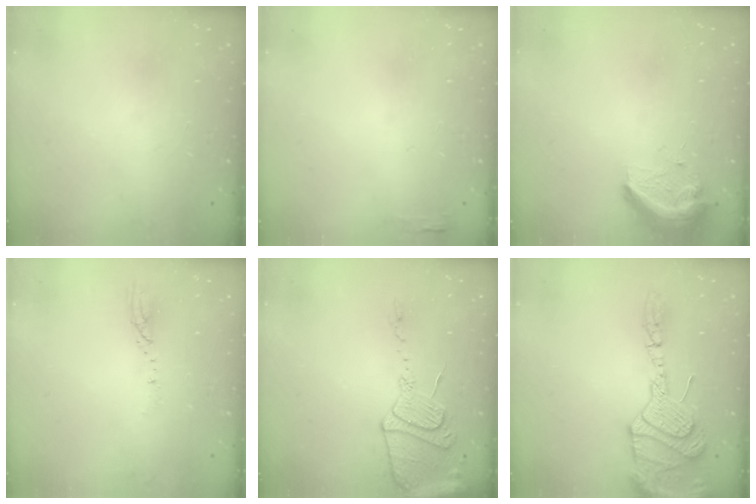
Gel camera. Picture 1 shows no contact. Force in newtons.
{"total": 2.7, "press": 2.6, "slide": 0.8}
{"total": 9.2, "press": 9.2, "slide": 0.3}
{"total": 3.7, "press": 3.7, "slide": 0.4}
{"total": 14.1, "press": 14.0, "slide": 1.3}
{"total": 18.6, "press": 18.4, "slide": 3.1}